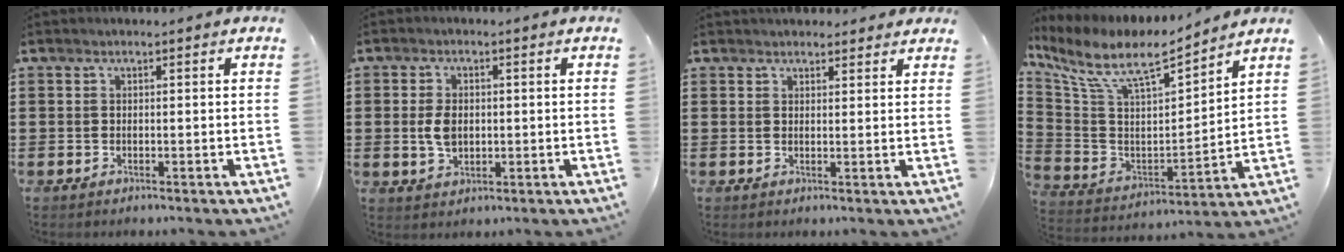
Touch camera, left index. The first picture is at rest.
{"total": 4.0, "force": [0.0, 2.5, 3.1], "torque": [-0.078, 0.003, -0.005]}
{"total": 2.2, "force": [2.0, 0.8, 0.2], "torque": [-0.009, 0.001, 0.039]}
{"total": 9.8, "force": [7.7, 2.5, 5.4], "torque": [-0.140, -0.048, 0.131]}